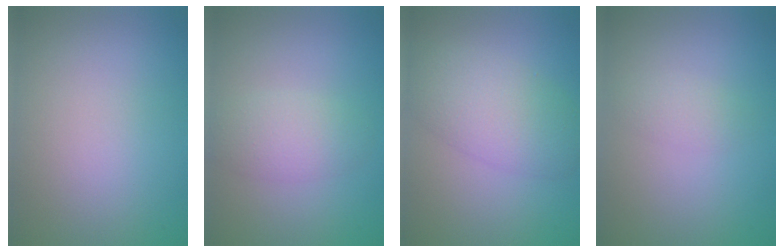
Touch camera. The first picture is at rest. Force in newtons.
{"total": 2.7, "press": 2.7, "slide": 0.1}
{"total": 5.2, "press": 5.2, "slide": 0.4}
{"total": 1.4, "press": 1.4, "slide": 0.0}